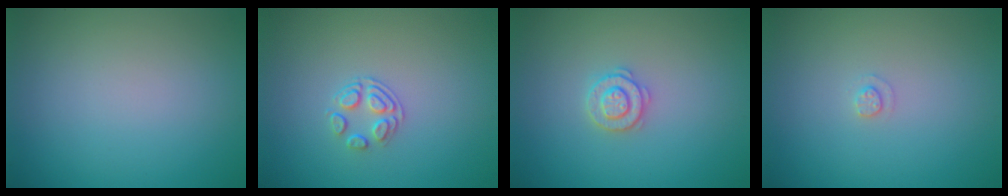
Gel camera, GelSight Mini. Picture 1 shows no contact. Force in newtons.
{"total": 1.8, "press": 1.2, "slide": 1.4}
{"total": 2.2, "press": 2.2, "slide": 0.3}
{"total": 0.9, "press": 0.9, "slide": 0.2}